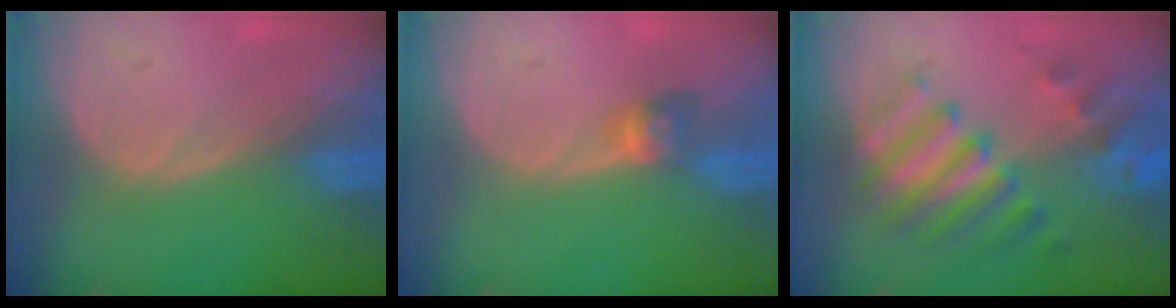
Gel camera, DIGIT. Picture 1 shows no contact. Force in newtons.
{"total": 2.8, "press": 2.5, "slide": 1.3}
{"total": 8.8, "press": 8.1, "slide": 3.3}